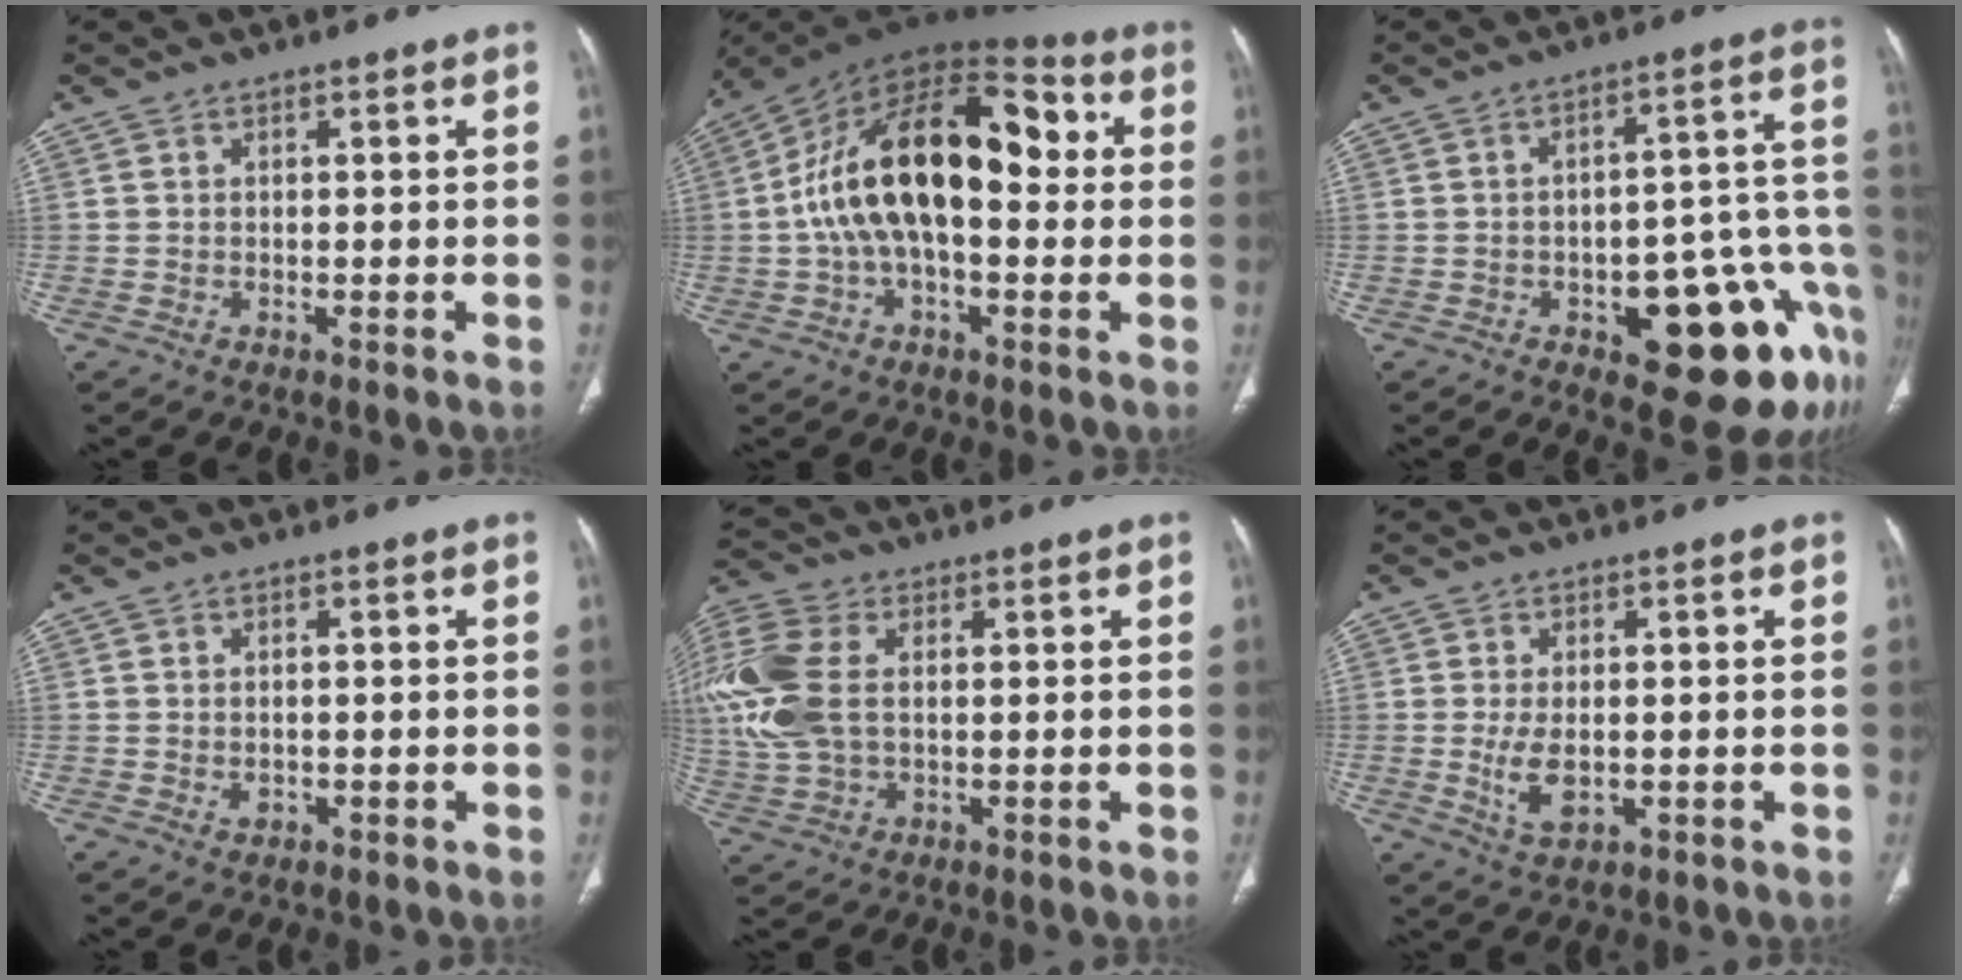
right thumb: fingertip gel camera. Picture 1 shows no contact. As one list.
[{"total": 22.5, "force": [1.6, 11.9, 19.0], "torque": [-0.322, 0.051, 0.015]}, {"total": 16.9, "force": [-7.6, 6.8, 13.5], "torque": [-0.106, 0.063, -0.083]}, {"total": 1.6, "force": [-0.3, 1.2, 1.0], "torque": [-0.013, 0.000, 0.000]}, {"total": 17.0, "force": [2.5, 11.0, 12.6], "torque": [-0.328, 0.008, 0.050]}, {"total": 5.2, "force": [-0.6, 2.8, 4.4], "torque": [-0.085, -0.011, -0.003]}]